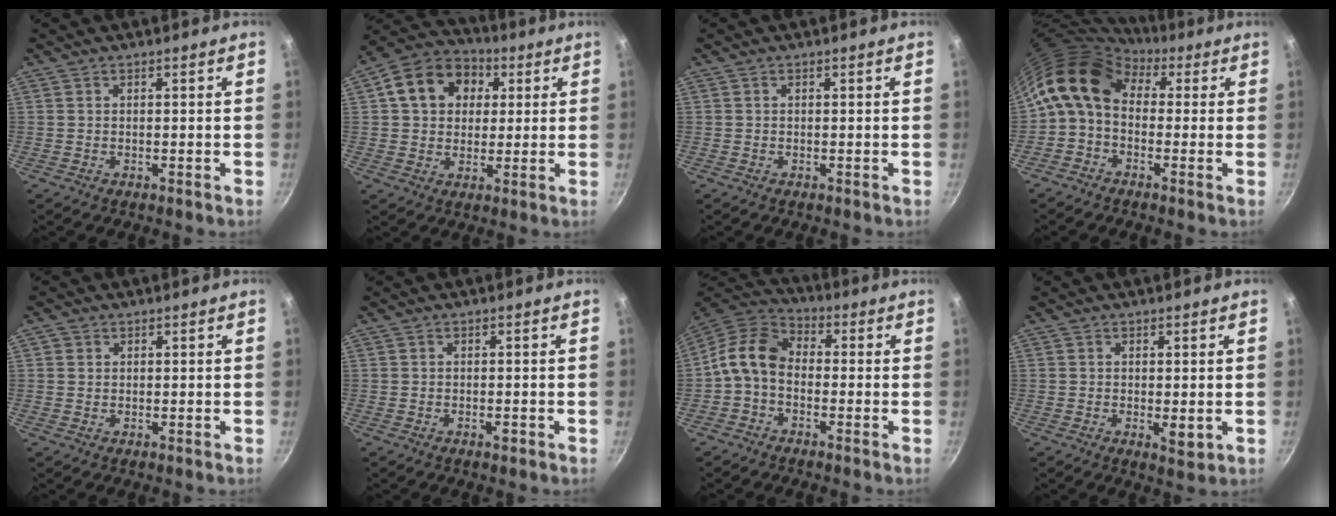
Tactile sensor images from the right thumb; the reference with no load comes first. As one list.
[{"total": 13.8, "force": [3.8, 11.0, 7.4], "torque": [-0.104, 0.021, 0.047]}, {"total": 0.0}, {"total": 10.7, "force": [2.2, 7.6, 7.2], "torque": [-0.115, 0.024, 0.014]}, {"total": 0.9, "force": [0.5, 0.7, 0.3], "torque": [-0.004, 0.000, 0.007]}, {"total": 1.0, "force": [-0.5, 0.4, 0.7], "torque": [-0.013, 0.003, -0.006]}, {"total": 9.2, "force": [-1.4, 6.5, 6.3], "torque": [-0.112, 0.040, -0.048]}, {"total": 2.7, "force": [0.0, 1.2, 2.5], "torque": [-0.038, -0.010, 0.002]}]